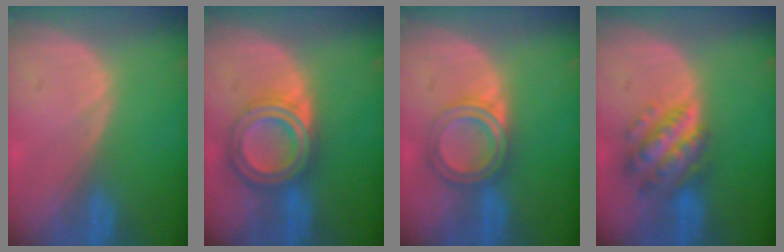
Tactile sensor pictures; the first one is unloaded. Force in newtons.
{"total": 7.2, "press": 7.2, "slide": 0.4}
{"total": 5.2, "press": 5.2, "slide": 0.1}
{"total": 7.4, "press": 7.3, "slide": 0.5}